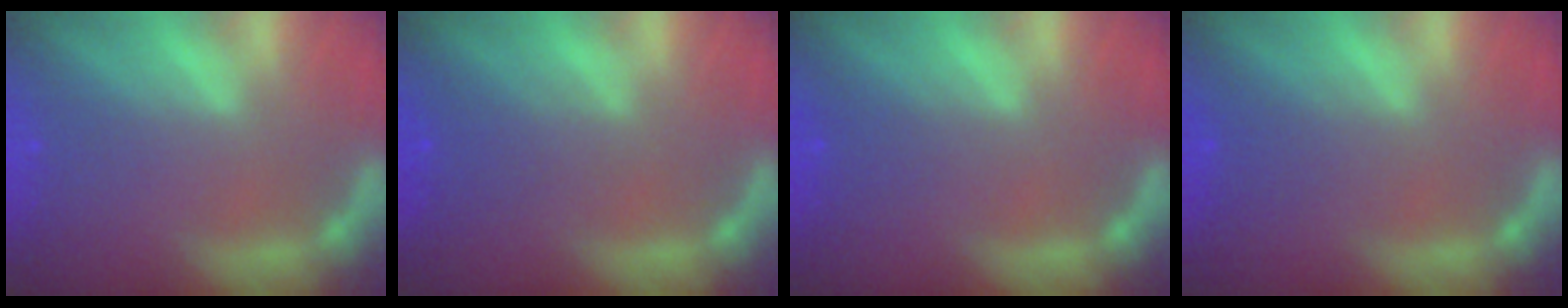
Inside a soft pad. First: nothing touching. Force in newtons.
{"total": 2.5}
{"total": 1.5}
{"total": 2.0}